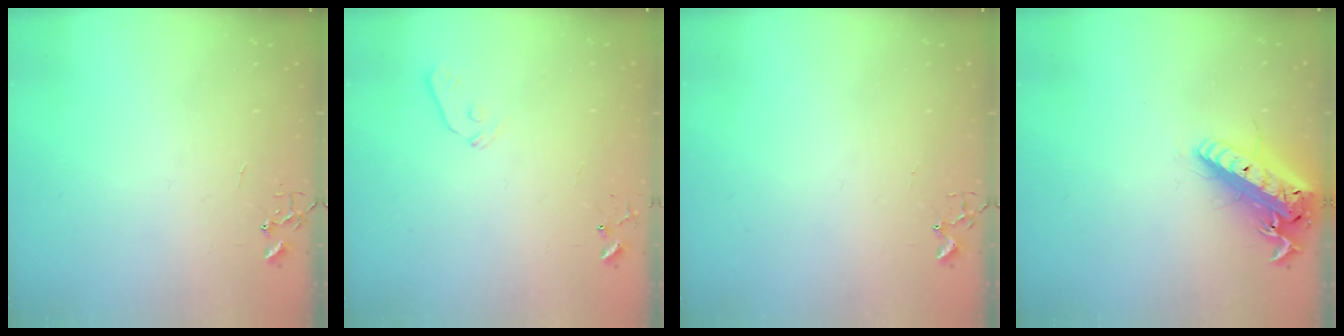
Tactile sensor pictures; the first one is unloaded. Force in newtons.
{"total": 5.5, "press": 5.5, "slide": 0.5}
{"total": 1.8, "press": 1.8, "slide": 0.2}
{"total": 20.4, "press": 20.0, "slide": 4.2}